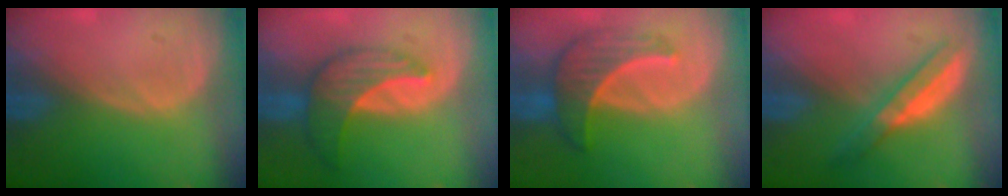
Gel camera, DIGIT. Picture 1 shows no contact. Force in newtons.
{"total": 7.1, "press": 6.8, "slide": 2.0}
{"total": 6.7, "press": 6.7, "slide": 0.7}
{"total": 5.0, "press": 4.9, "slide": 1.3}